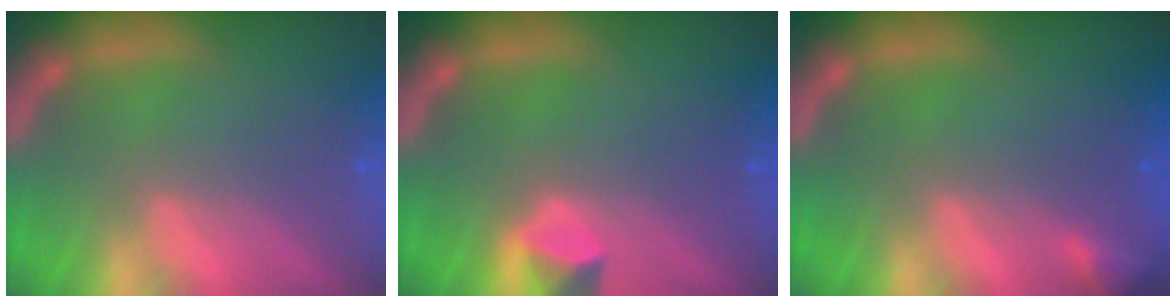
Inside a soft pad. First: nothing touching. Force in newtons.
{"total": 1.9}
{"total": 1.4}